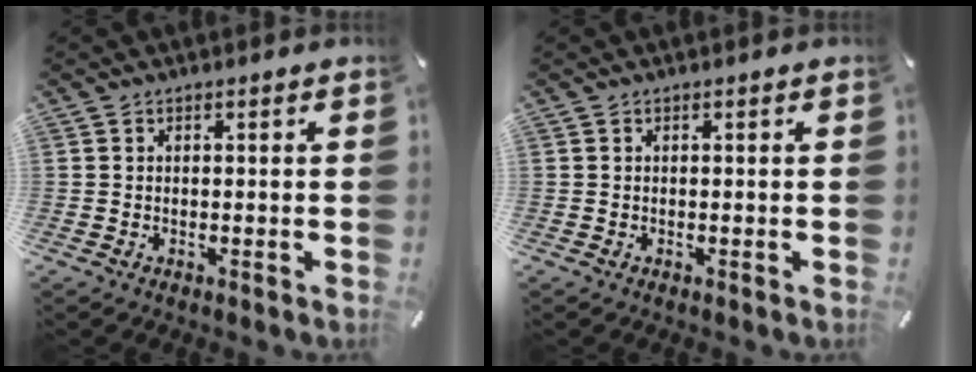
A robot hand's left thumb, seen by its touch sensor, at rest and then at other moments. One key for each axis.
{"total": 0.0}